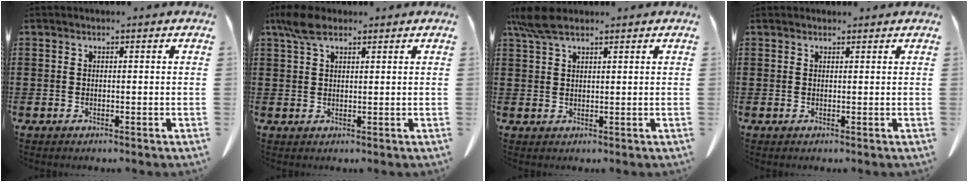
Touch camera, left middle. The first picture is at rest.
{"total": 4.3, "force": [2.6, 1.8, 2.9], "torque": [-0.072, 0.003, 0.047]}
{"total": 4.8, "force": [3.3, 1.5, 3.2], "torque": [-0.078, 0.000, 0.061]}
{"total": 0.8, "force": [0.7, 0.3, 0.1], "torque": [-0.004, -0.001, 0.015]}